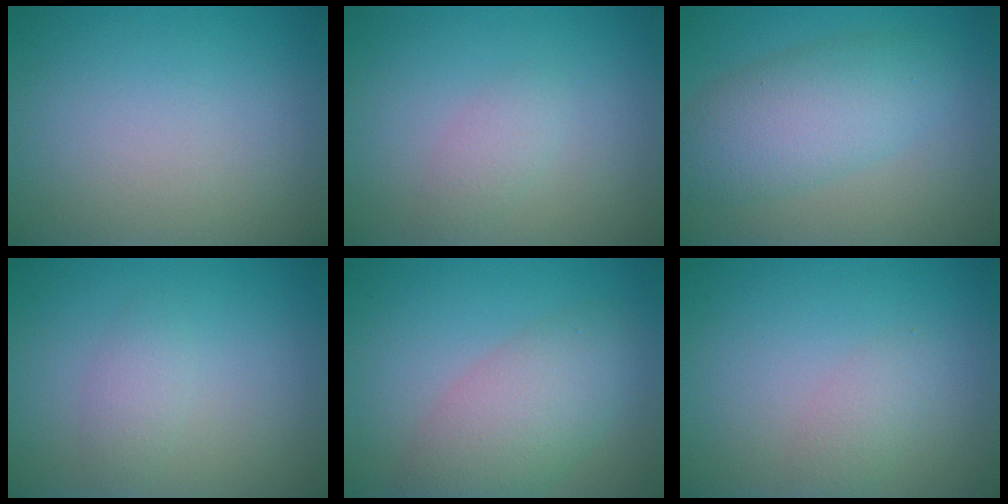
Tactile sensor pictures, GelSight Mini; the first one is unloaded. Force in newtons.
{"total": 1.5, "press": 1.5, "slide": 0.1}
{"total": 5.6, "press": 5.6, "slide": 0.1}
{"total": 1.6, "press": 1.6, "slide": 0.1}
{"total": 5.3, "press": 5.3, "slide": 0.5}
{"total": 1.5, "press": 1.5, "slide": 0.1}